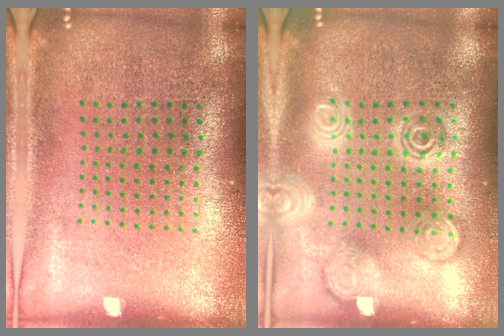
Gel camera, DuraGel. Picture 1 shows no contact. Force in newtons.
{"total": 1.9, "press": 1.9, "slide": 0.2}